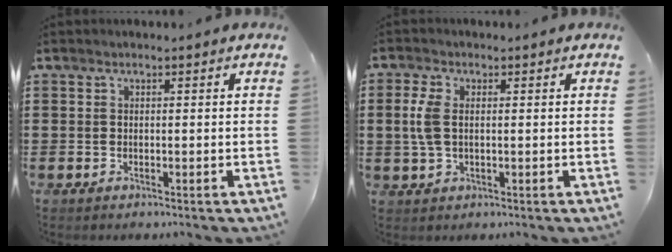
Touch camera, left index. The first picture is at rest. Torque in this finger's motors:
{"motor_torque": [0.69, -0.08, 0.27, 0.06]}